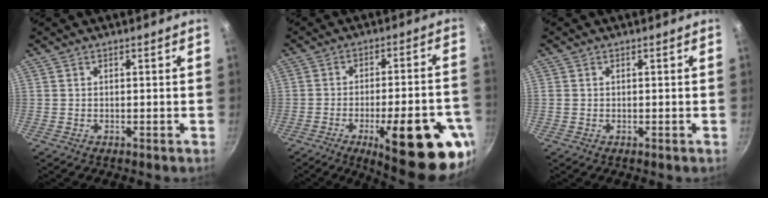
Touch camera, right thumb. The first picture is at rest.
{"total": 21.5, "force": [-8.9, 6.2, 18.6], "torque": [-0.216, 0.022, -0.115]}
{"total": 0.7, "force": [0.1, 0.7, 0.3], "torque": [-0.007, 0.003, 0.001]}